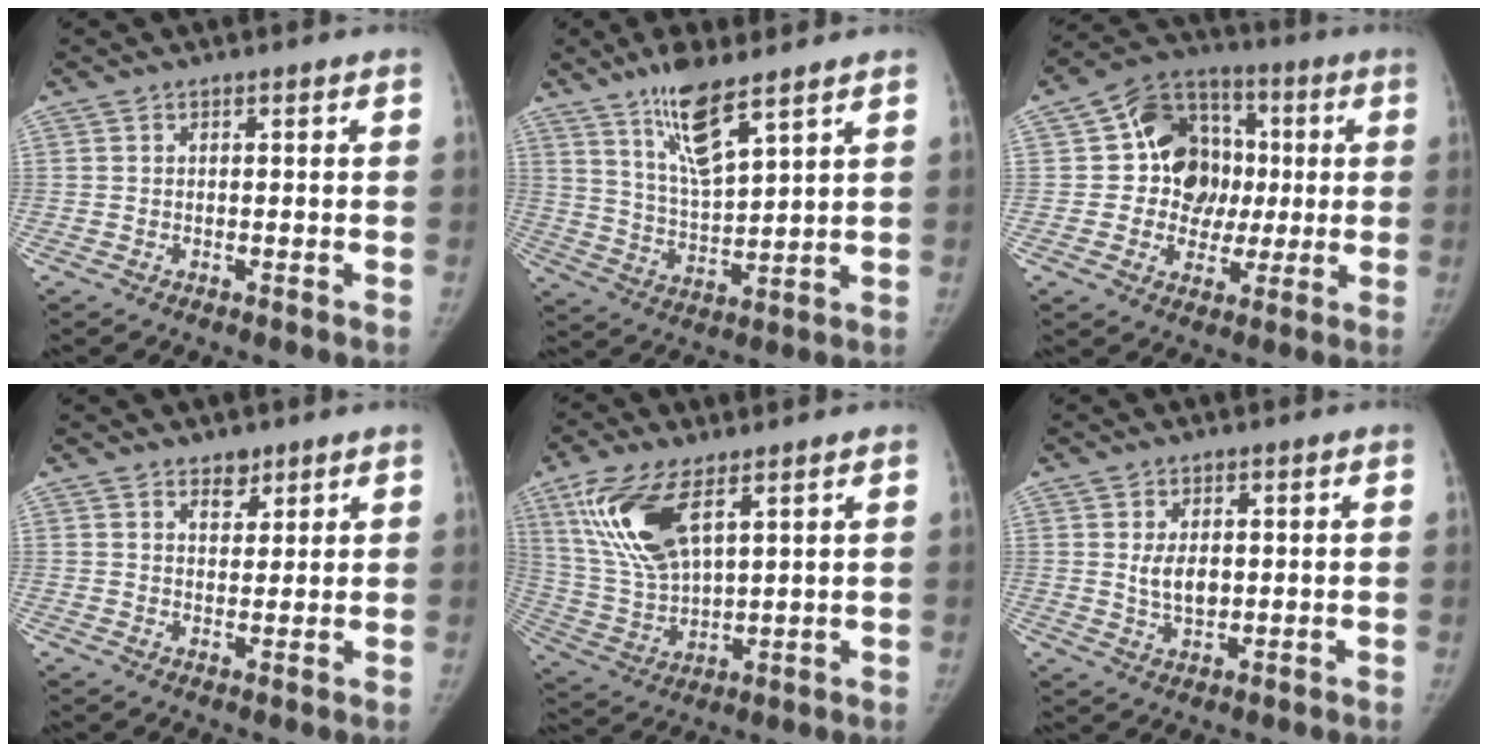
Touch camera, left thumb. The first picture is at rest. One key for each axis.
{"total": 11.0, "fx": 7.4, "fy": 2.5, "fz": 7.8, "tx": -0.139, "ty": -0.048, "tz": 0.148}
{"total": 15.2, "fx": 1.0, "fy": 13.1, "fz": 7.6, "tx": -0.059, "ty": 0.021, "tz": 0.017}
{"total": 3.6, "fx": 2.6, "fy": 2.2, "fz": 1.1, "tx": 0.005, "ty": -0.018, "tz": 0.042}
{"total": 15.0, "fx": 7.4, "fy": 6.8, "fz": 11.2, "tx": -0.224, "ty": -0.022, "tz": 0.154}
{"total": 4.8, "fx": 0.8, "fy": 3.2, "fz": 3.6, "tx": -0.048, "ty": -0.011, "tz": 0.021}